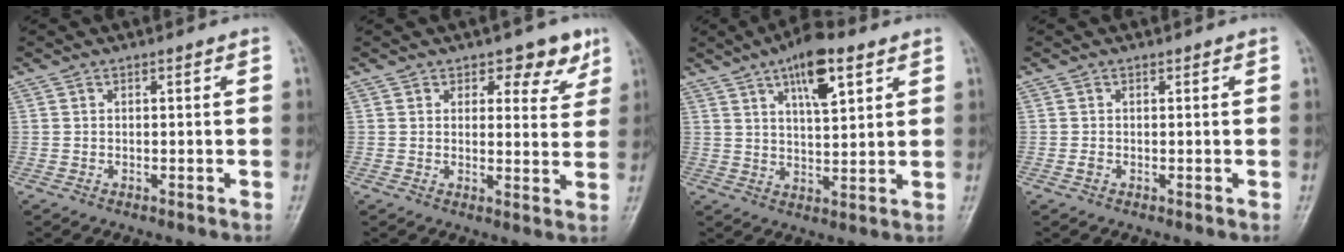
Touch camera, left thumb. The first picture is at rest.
{"total": 5.9, "force": [3.9, 3.6, 2.7], "torque": [0.004, -0.019, 0.048]}
{"total": 10.5, "force": [5.5, 3.8, 8.1], "torque": [-0.117, -0.022, 0.091]}
{"total": 0.6, "force": [0.0, 0.5, 0.3], "torque": [-0.005, -0.001, -0.002]}